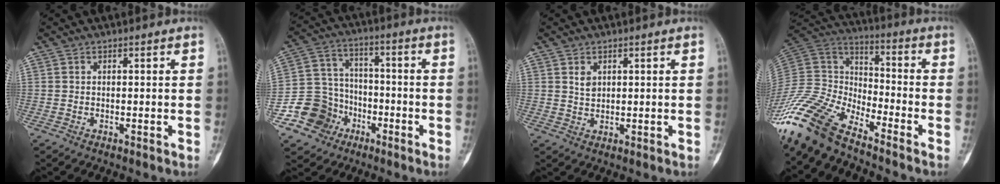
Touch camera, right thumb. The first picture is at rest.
{"total": 12.0, "force": [-5.9, 10.2, 2.4], "torque": [-0.007, 0.069, -0.103]}
{"total": 2.3, "force": [1.0, 1.6, 1.3], "torque": [-0.015, -0.007, 0.022]}
{"total": 16.2, "force": [-13.6, 5.3, 7.0], "torque": [-0.135, 0.077, -0.276]}